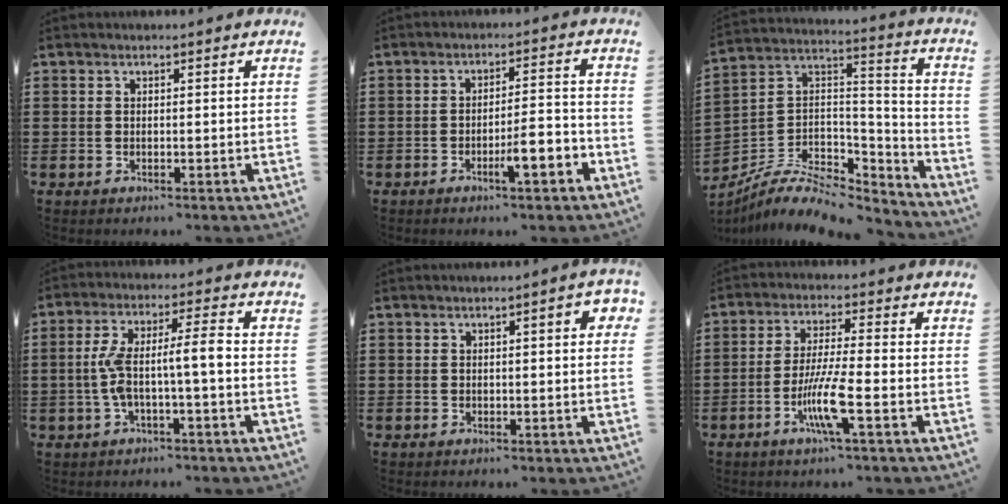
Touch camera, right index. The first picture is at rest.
{"total": 5.6, "force": [-2.9, 0.9, 4.7], "torque": [-0.074, 0.002, -0.050]}
{"total": 8.7, "force": [-6.2, 4.1, 4.6], "torque": [-0.089, 0.011, -0.115]}
{"total": 7.3, "force": [-1.0, 0.9, 7.2], "torque": [-0.137, 0.000, -0.024]}
{"total": 2.4, "force": [0.5, 0.4, 2.4], "torque": [-0.028, -0.002, 0.002]}
{"total": 7.9, "force": [-3.2, 0.5, 7.3], "torque": [-0.153, -0.018, -0.065]}